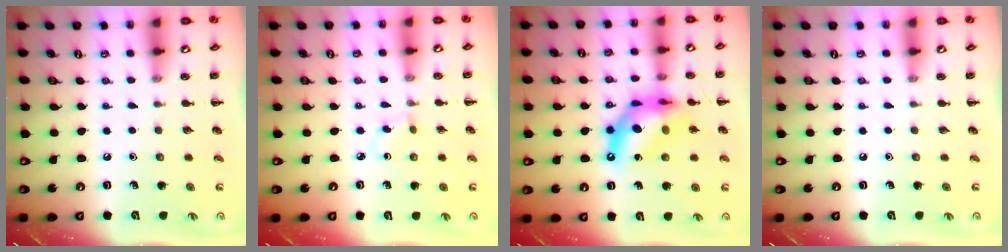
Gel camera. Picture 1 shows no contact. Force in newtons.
{"total": 1.9, "press": 1.7, "slide": 0.9}
{"total": 13.0, "press": 12.6, "slide": 3.0}
{"total": 0.0}